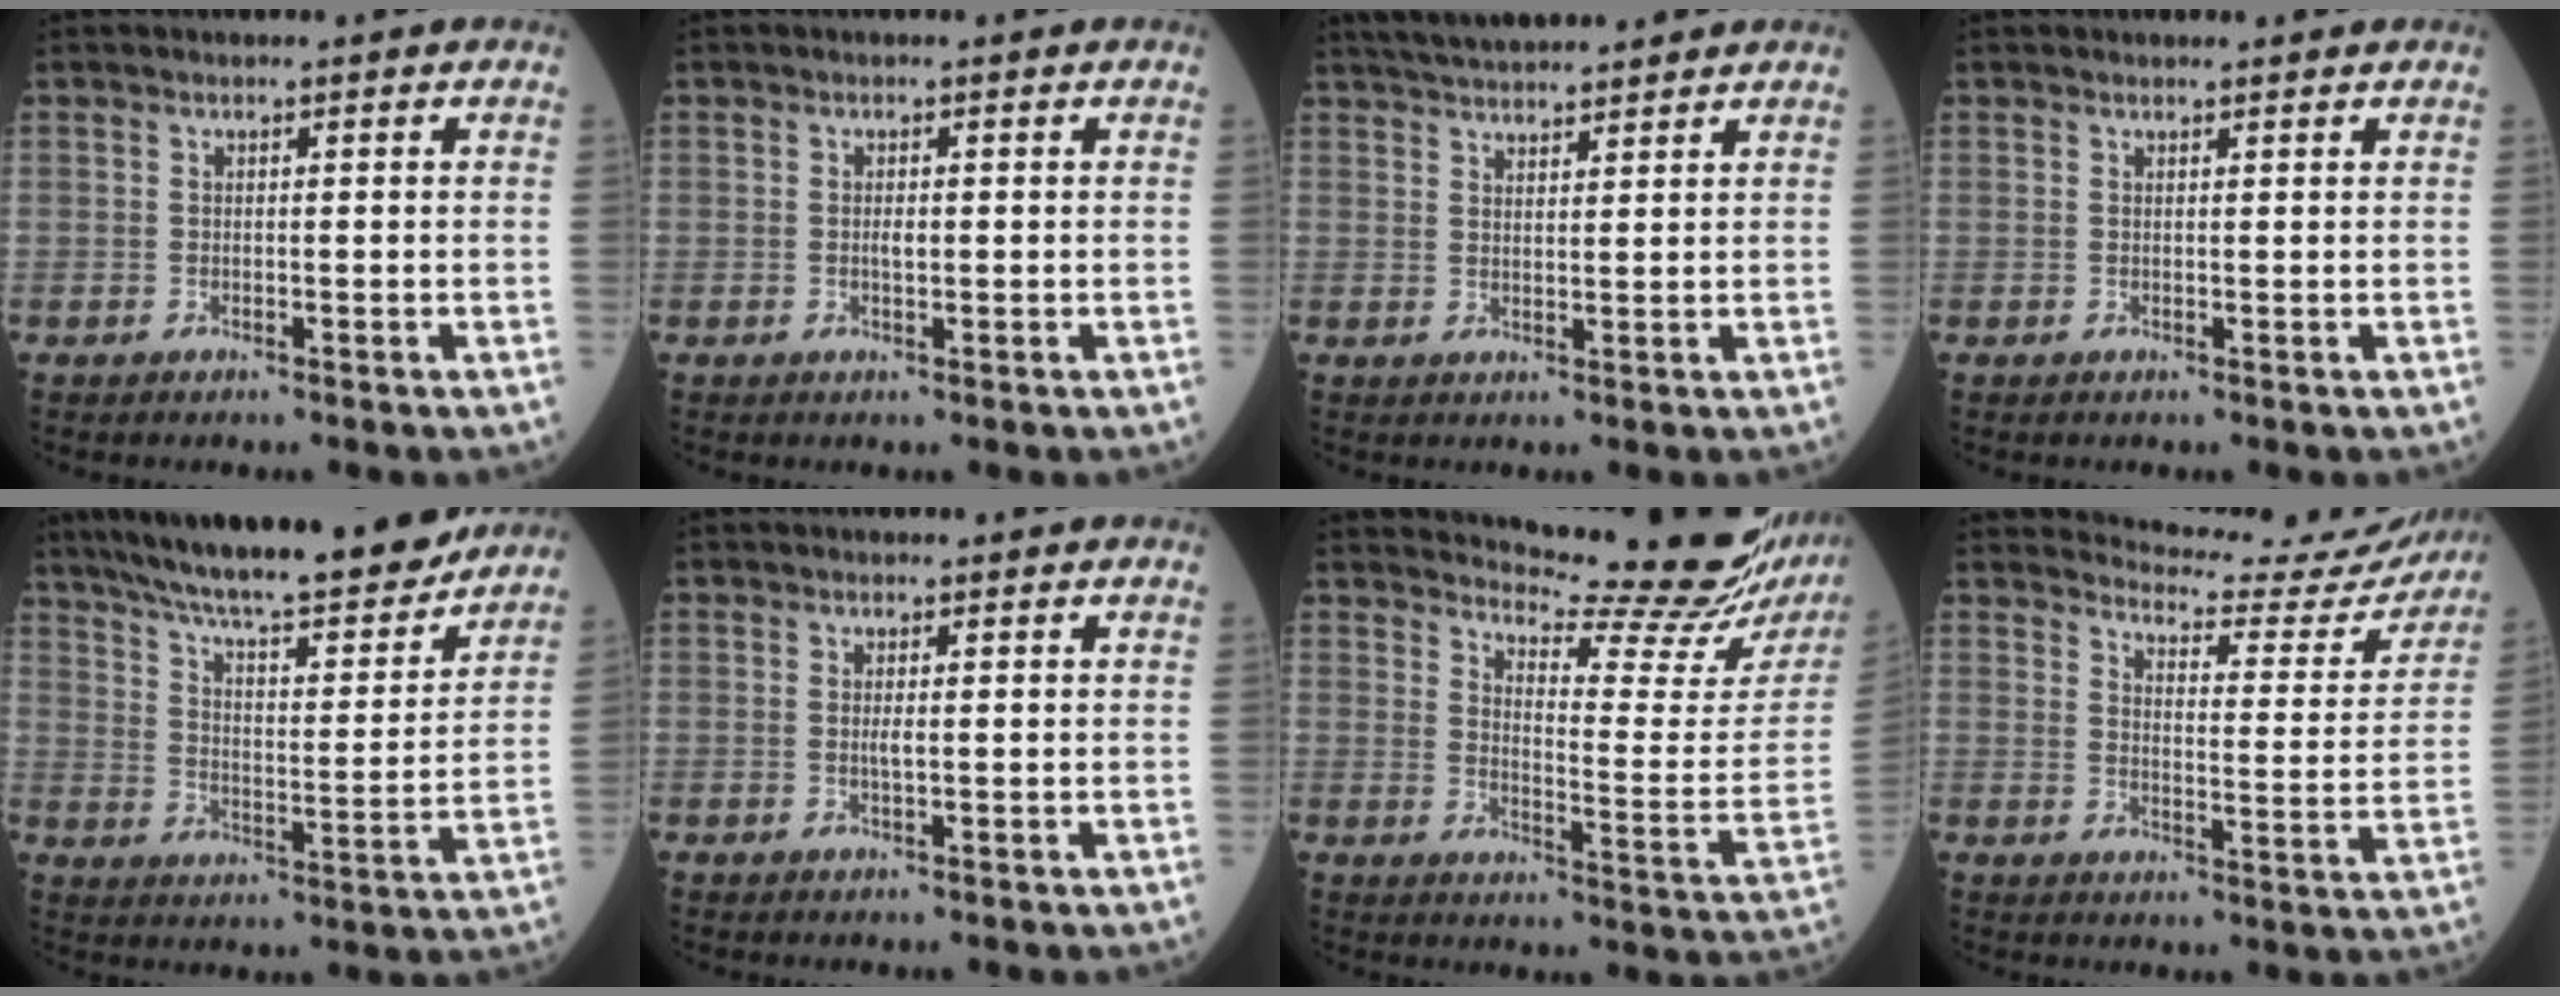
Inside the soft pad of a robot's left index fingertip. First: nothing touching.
{"total": 1.2, "force": [-0.2, 0.4, 1.1], "torque": [-0.020, -0.001, -0.002]}
{"total": 9.0, "force": [8.3, 1.0, 3.3], "torque": [-0.058, 0.030, 0.130]}
{"total": 1.2, "force": [1.2, 0.2, 0.2], "torque": [-0.009, 0.004, 0.015]}
{"total": 24.9, "force": [21.4, 3.8, 12.1], "torque": [-0.206, -0.003, 0.310]}
{"total": 1.1, "force": [-0.1, 0.1, 1.0], "torque": [-0.023, -0.002, -0.002]}
{"total": 21.2, "force": [19.6, 0.4, 8.0], "torque": [-0.121, -0.109, 0.239]}
{"total": 16.7, "force": [16.5, 1.9, 1.9], "torque": [-0.016, -0.072, 0.182]}